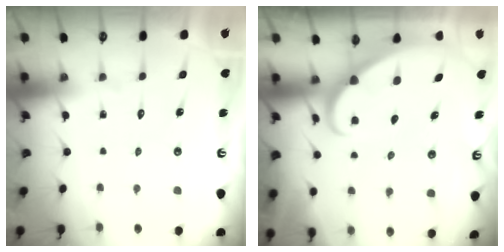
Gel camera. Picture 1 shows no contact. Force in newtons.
{"total": 2.6, "press": 2.6, "slide": 0.4}